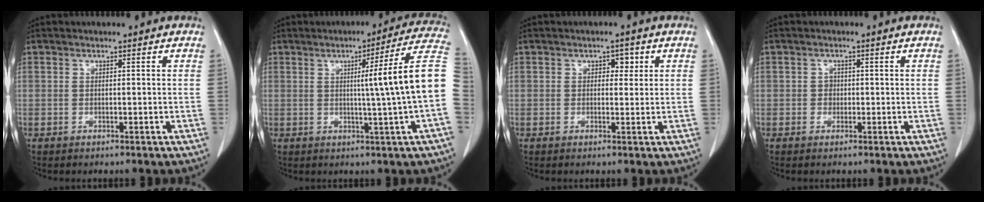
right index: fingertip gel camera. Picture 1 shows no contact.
{"total": 12.7, "force": [0.2, -2.2, 12.5], "torque": [-0.159, 0.012, -0.002]}
{"total": 2.0, "force": [0.7, 1.3, 1.3], "torque": [-0.014, 0.007, 0.007]}
{"total": 1.3, "force": [-0.1, 1.2, 0.4], "torque": [-0.003, 0.004, -0.002]}